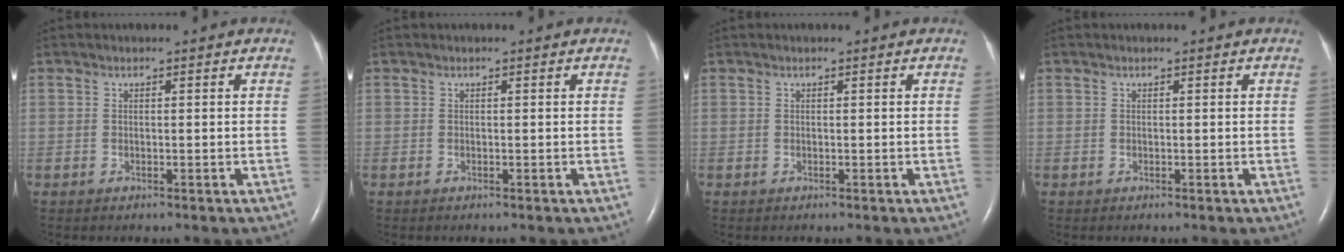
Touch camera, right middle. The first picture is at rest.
{"total": 0.0}
{"total": 0.0}
{"total": 0.0}